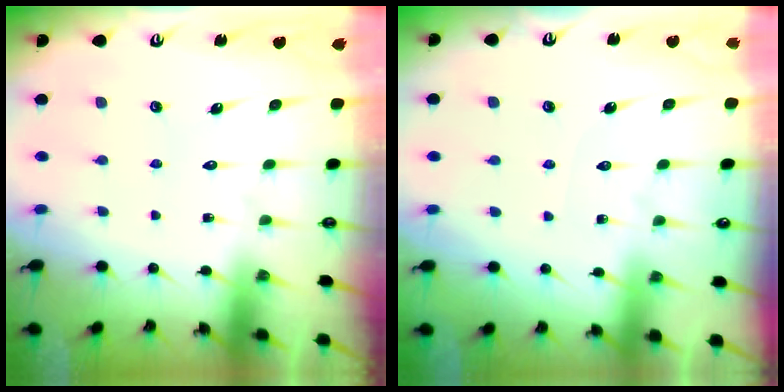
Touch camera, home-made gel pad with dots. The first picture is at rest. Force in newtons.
{"total": 2.7, "press": 2.7, "slide": 0.4}